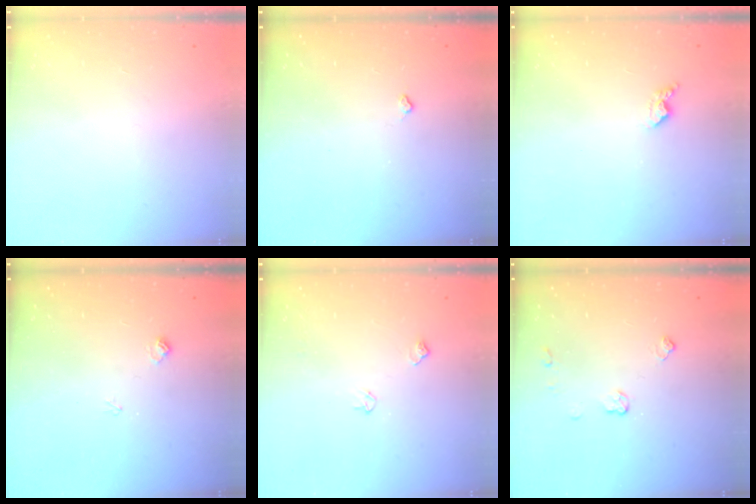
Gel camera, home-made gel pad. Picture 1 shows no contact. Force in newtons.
{"total": 2.8, "press": 2.8, "slide": 0.4}
{"total": 4.4, "press": 4.4, "slide": 0.8}
{"total": 5.9, "press": 5.8, "slide": 0.5}
{"total": 4.9, "press": 4.8, "slide": 0.7}
{"total": 4.5, "press": 4.4, "slide": 0.7}